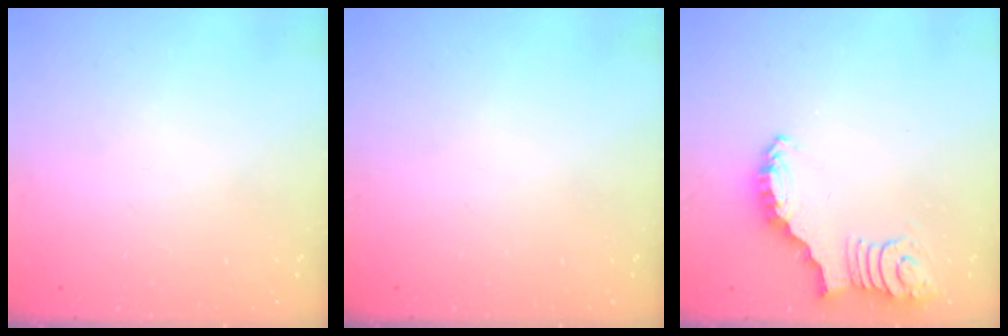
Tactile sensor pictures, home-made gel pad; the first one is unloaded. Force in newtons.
{"total": 0.0}
{"total": 2.7, "press": 2.7, "slide": 0.5}